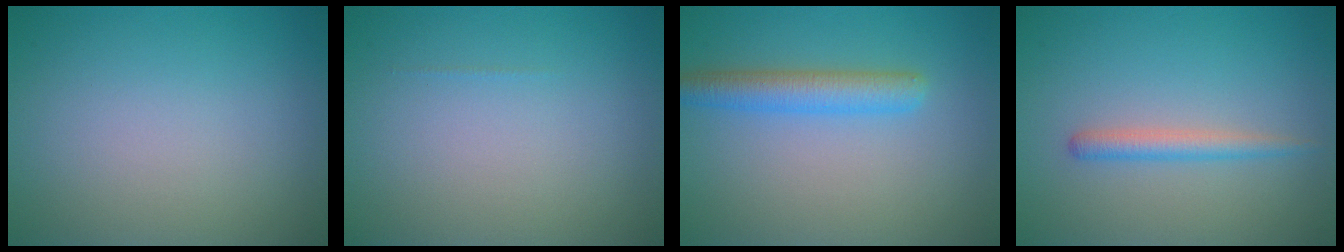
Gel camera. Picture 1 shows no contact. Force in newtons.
{"total": 0.0}
{"total": 3.5, "press": 3.5, "slide": 0.1}
{"total": 1.9, "press": 1.8, "slide": 0.2}